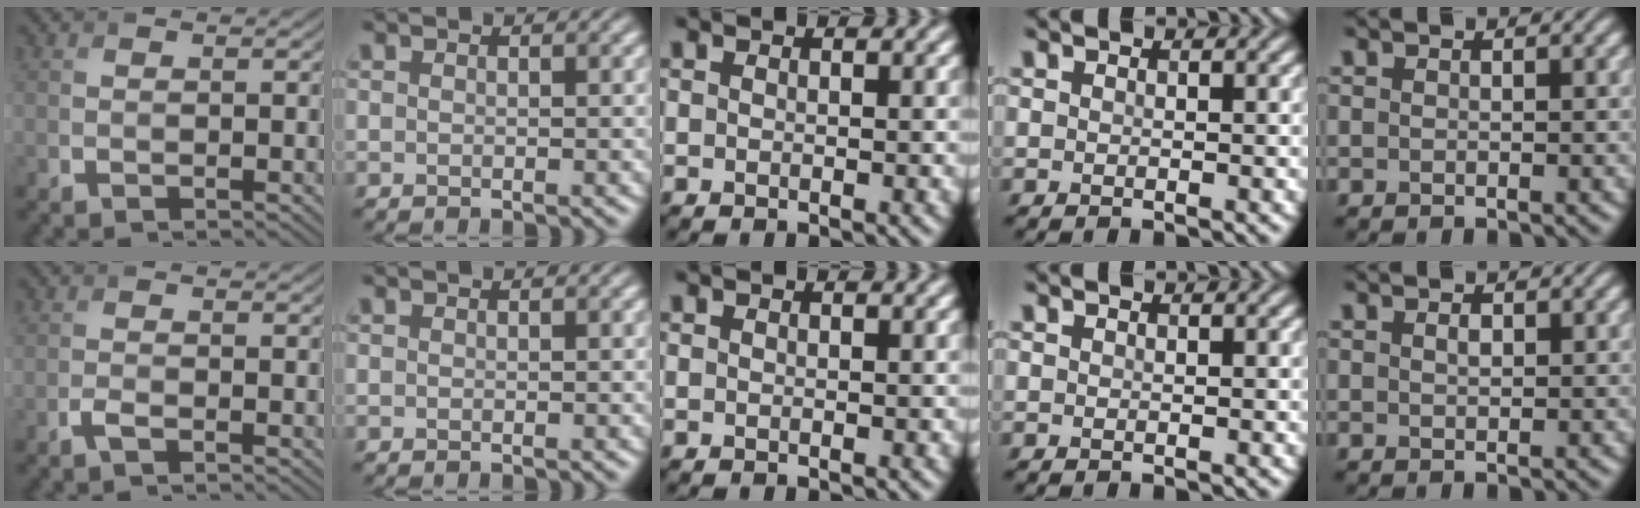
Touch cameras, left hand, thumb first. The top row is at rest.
{"thumb": {"total": 1.3, "force": [-0.8, 0.3, 0.9], "torque": [-0.023, 0.000, -0.017]}, "little": {"total": 0.7, "force": [0.3, 0.4, 0.5], "torque": [-0.011, 0.002, 0.004]}}